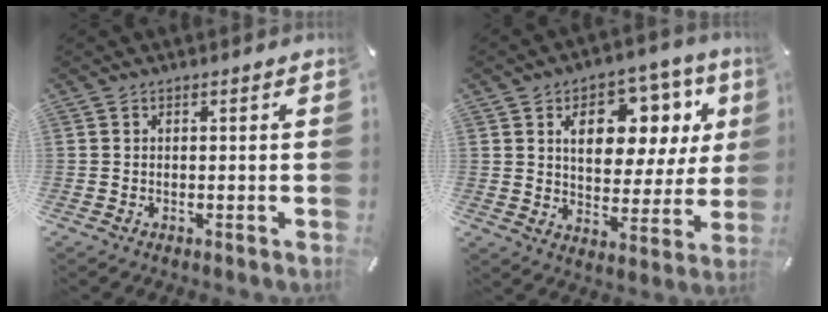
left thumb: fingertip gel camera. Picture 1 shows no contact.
{"total": 14.6, "force": [6.0, 9.5, 9.3], "torque": [-0.125, -0.029, 0.101]}